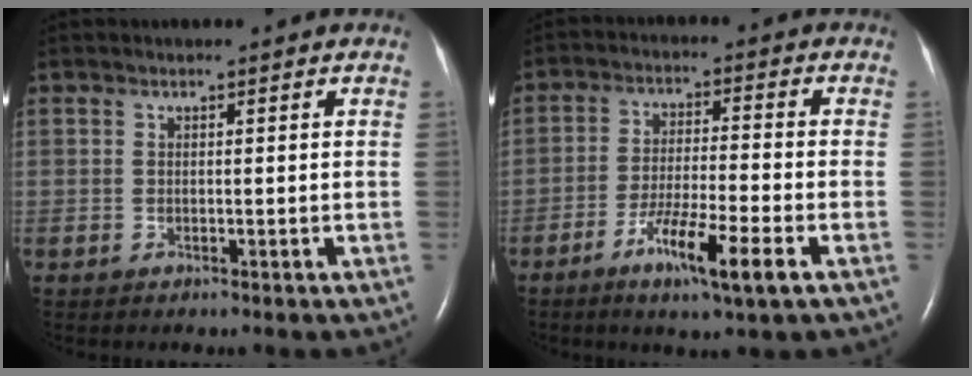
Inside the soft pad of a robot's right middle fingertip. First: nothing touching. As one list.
[{"total": 9.1, "force": [-4.7, 0.1, 7.8], "torque": [-0.144, -0.017, -0.084]}]